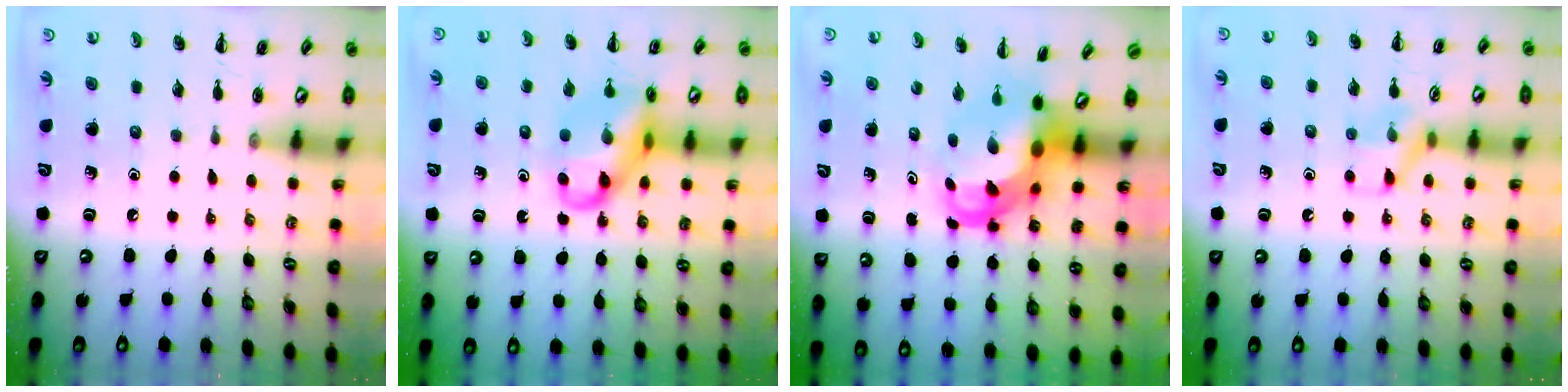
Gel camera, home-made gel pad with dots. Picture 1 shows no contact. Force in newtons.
{"total": 15.8, "press": 15.5, "slide": 3.0}
{"total": 6.4, "press": 6.1, "slide": 1.7}
{"total": 8.3, "press": 8.2, "slide": 1.2}